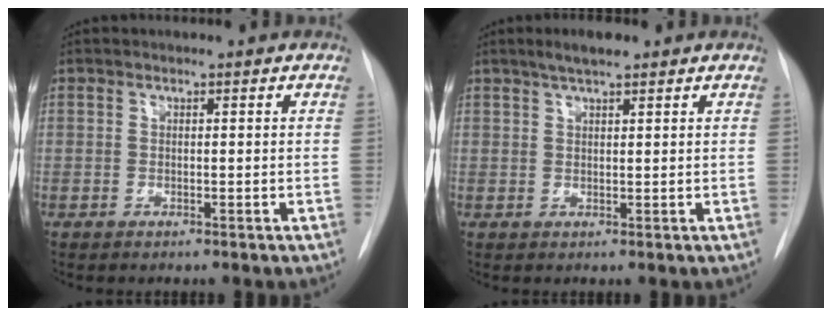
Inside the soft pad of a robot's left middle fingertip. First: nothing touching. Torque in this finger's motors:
{"motor_torque": [0.32, -0.29, 0.04, 0.03]}